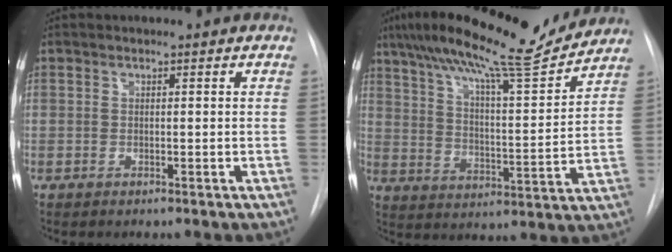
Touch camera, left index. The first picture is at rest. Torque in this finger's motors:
{"motor_torque": [1.04, -1.10, 0.80, 0.18]}